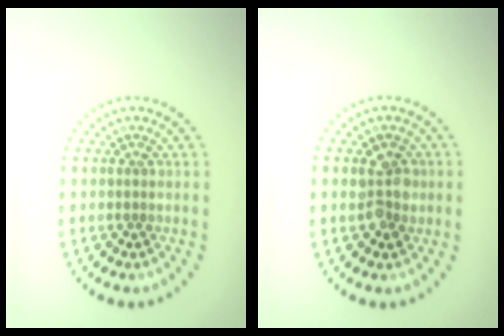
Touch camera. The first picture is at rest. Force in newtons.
{"total": 2.5, "press": 2.5, "slide": 0.5}